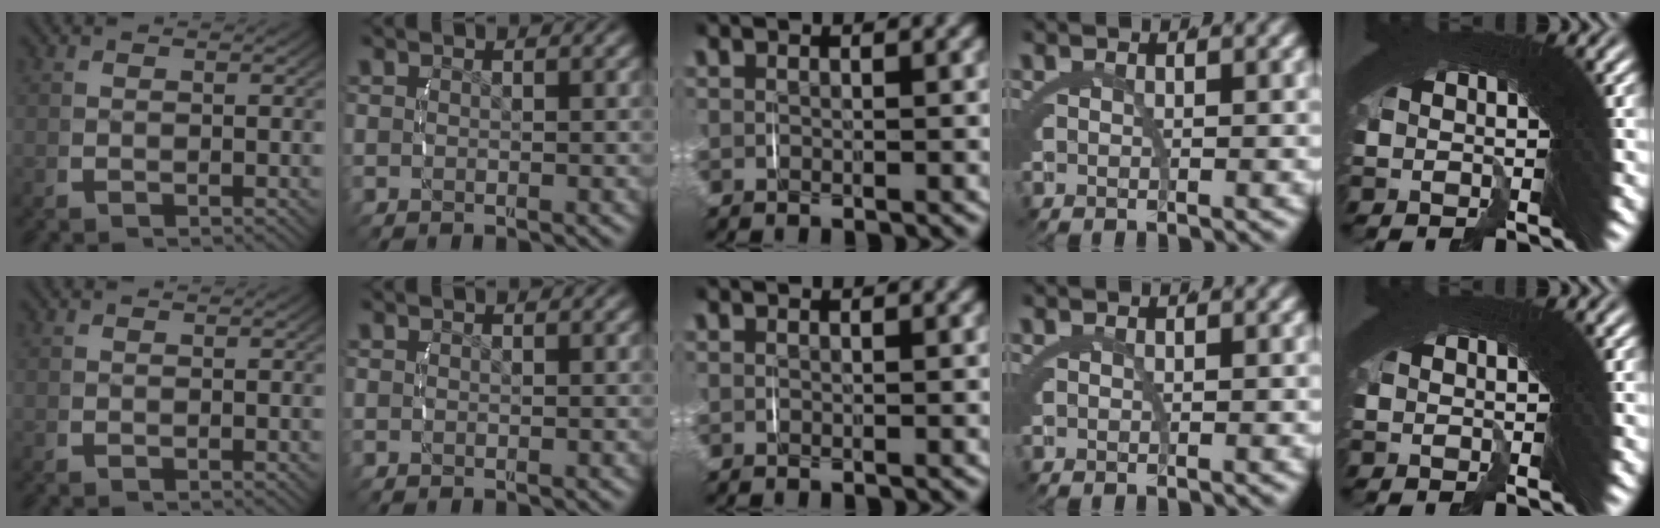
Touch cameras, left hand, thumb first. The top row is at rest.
{}